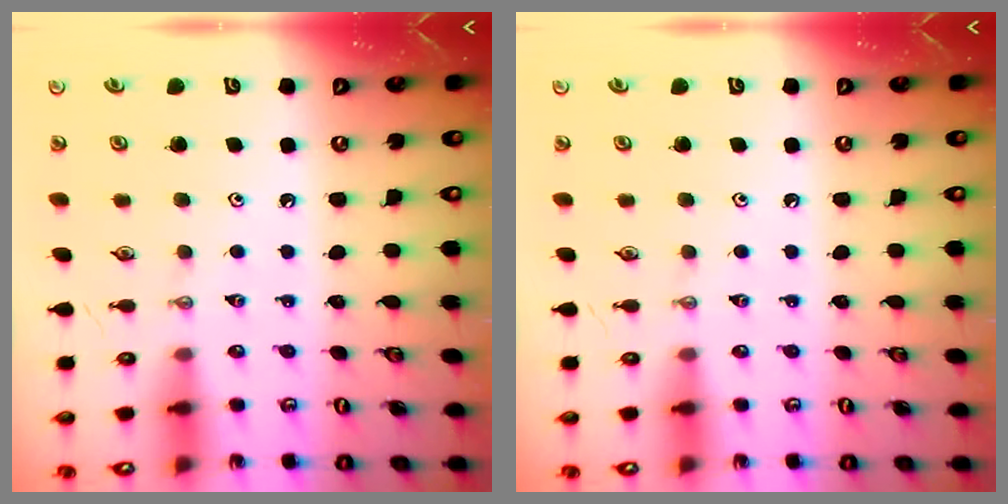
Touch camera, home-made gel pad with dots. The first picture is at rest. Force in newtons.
{"total": 0.0}